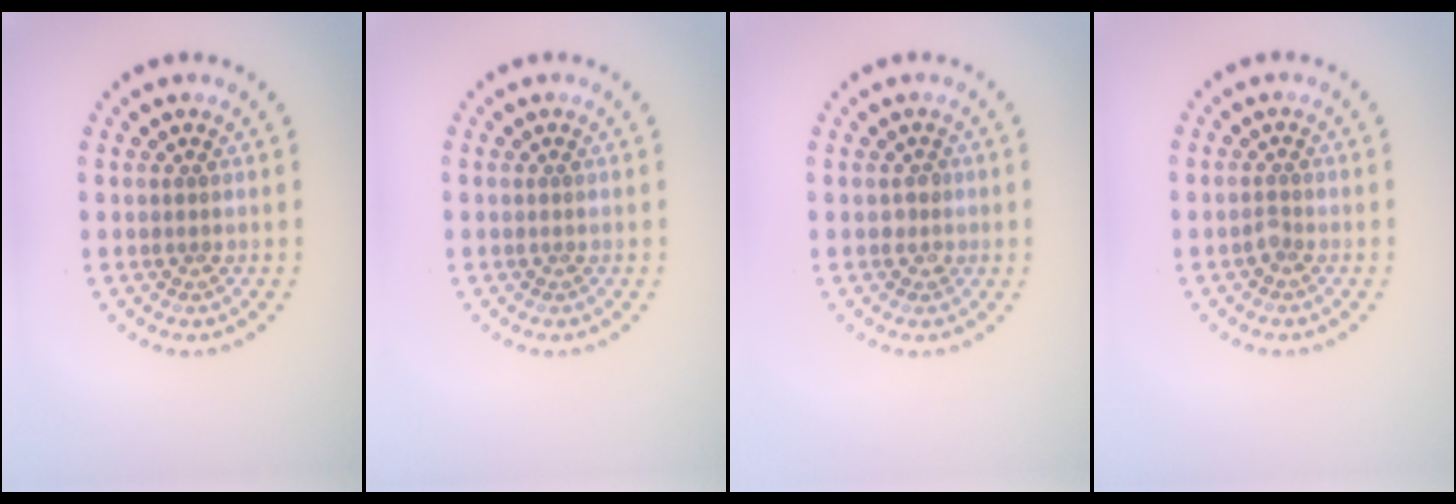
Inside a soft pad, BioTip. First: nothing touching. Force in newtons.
{"total": 0.0}
{"total": 1.1, "press": 0.9, "slide": 0.6}
{"total": 0.8, "press": 0.5, "slide": 0.6}